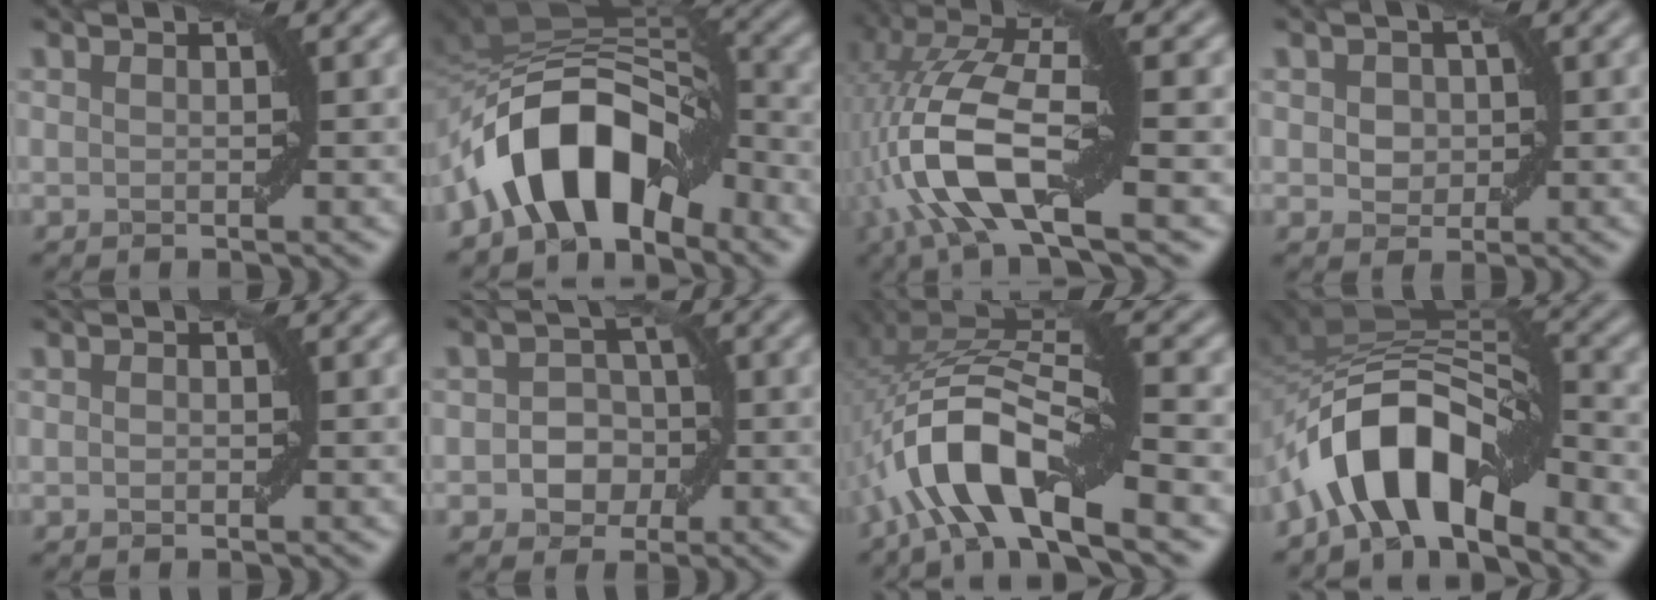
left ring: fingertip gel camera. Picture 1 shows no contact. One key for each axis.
{"total": 9.2, "fx": -5.3, "fy": 4.9, "fz": 5.8, "tx": -0.083, "ty": 0.016, "tz": -0.097}
{"total": 10.5, "fx": -2.5, "fy": 3.7, "fz": 9.5, "tx": -0.208, "ty": 0.013, "tz": -0.056}
{"total": 2.3, "fx": 0.3, "fy": 1.9, "fz": 1.2, "tx": -0.018, "ty": 0.002, "tz": 0.000}
{"total": 0.7, "fx": -0.1, "fy": 0.4, "fz": 0.5, "tx": -0.006, "ty": 0.002, "tz": -0.002}
{"total": 3.3, "fx": -0.8, "fy": 2.8, "fz": 1.7, "tx": 0.000, "ty": 0.001, "tz": -0.019}
{"total": 10.7, "fx": -3.9, "fy": 3.4, "fz": 9.3, "tx": -0.173, "ty": 0.023, "tz": -0.078}
{"total": 7.8, "fx": -5.0, "fy": 3.3, "fz": 5.1, "tx": -0.071, "ty": 0.013, "tz": -0.090}